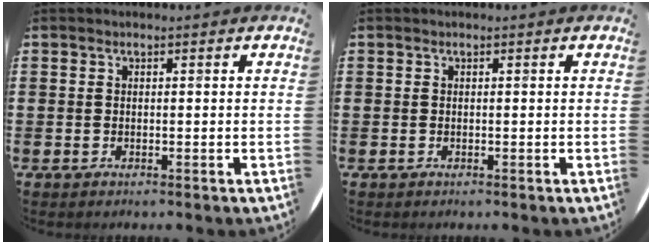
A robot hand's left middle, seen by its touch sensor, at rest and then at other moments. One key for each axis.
{"total": 0.0}